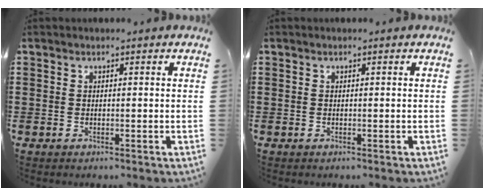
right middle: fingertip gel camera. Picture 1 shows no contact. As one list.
[{"total": 0.0}]